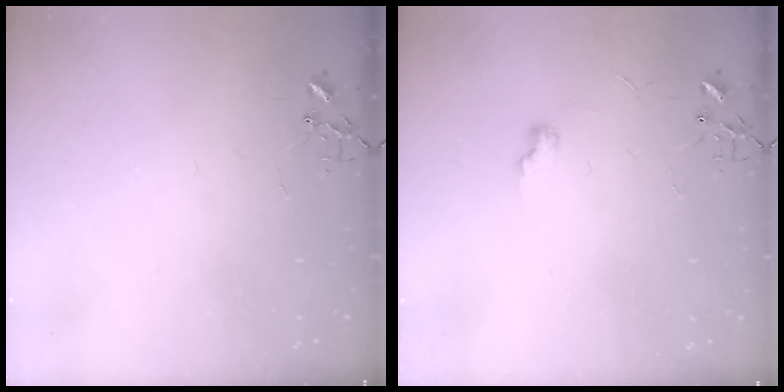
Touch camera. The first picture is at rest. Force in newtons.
{"total": 5.9, "press": 5.9, "slide": 0.7}